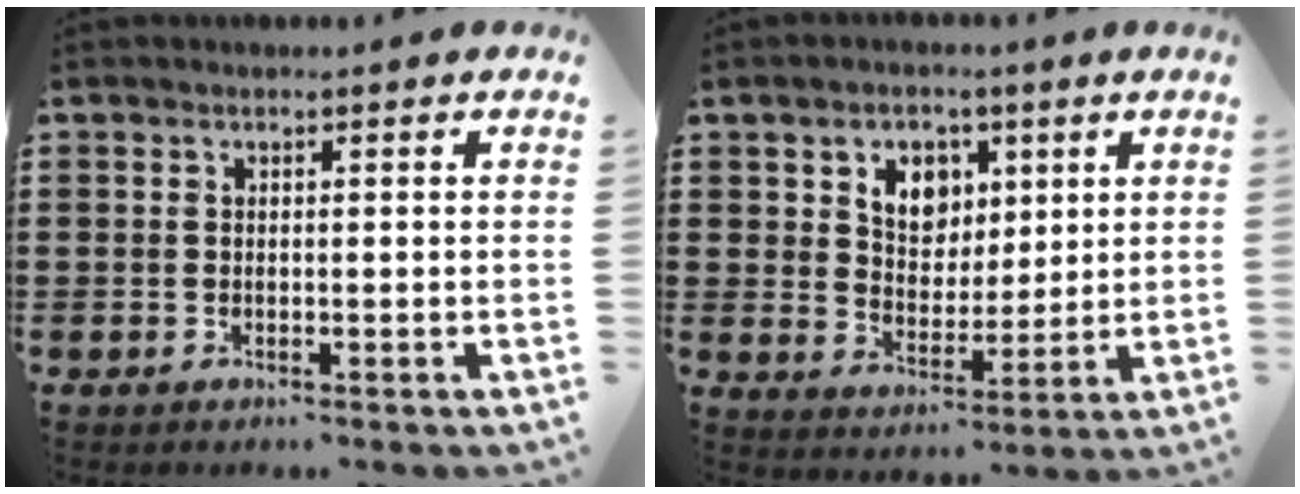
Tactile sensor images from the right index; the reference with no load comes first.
{"total": 5.9, "force": [3.1, 4.5, 2.3], "torque": [-0.053, 0.008, 0.053]}